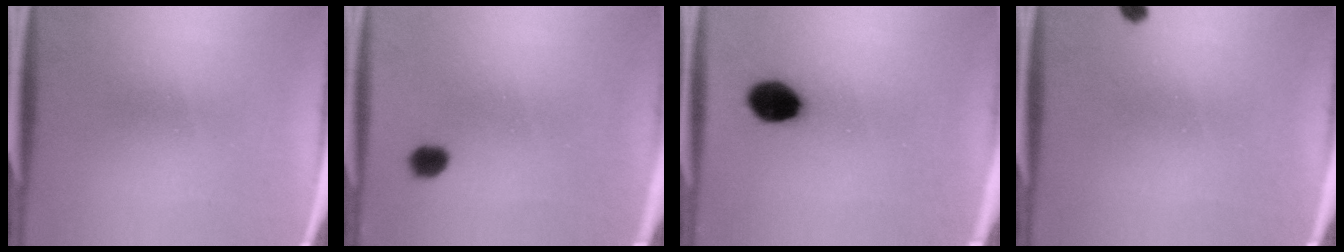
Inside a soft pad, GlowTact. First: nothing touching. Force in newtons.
{"total": 2.7}
{"total": 8.4}
{"total": 1.2}